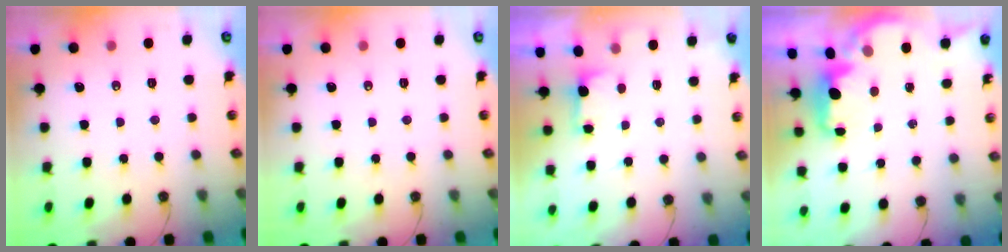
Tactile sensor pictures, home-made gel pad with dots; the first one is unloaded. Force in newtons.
{"total": 0.0}
{"total": 1.2, "press": 0.9, "slide": 0.8}
{"total": 2.3, "press": 2.1, "slide": 0.8}